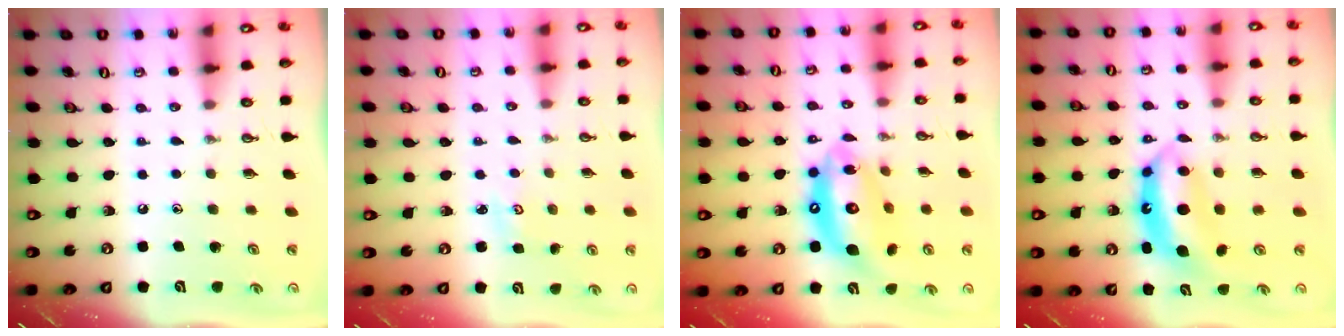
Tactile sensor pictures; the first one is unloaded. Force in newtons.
{"total": 2.1, "press": 2.1, "slide": 0.2}
{"total": 17.1, "press": 17.0, "slide": 1.8}
{"total": 7.3, "press": 7.3, "slide": 0.5}